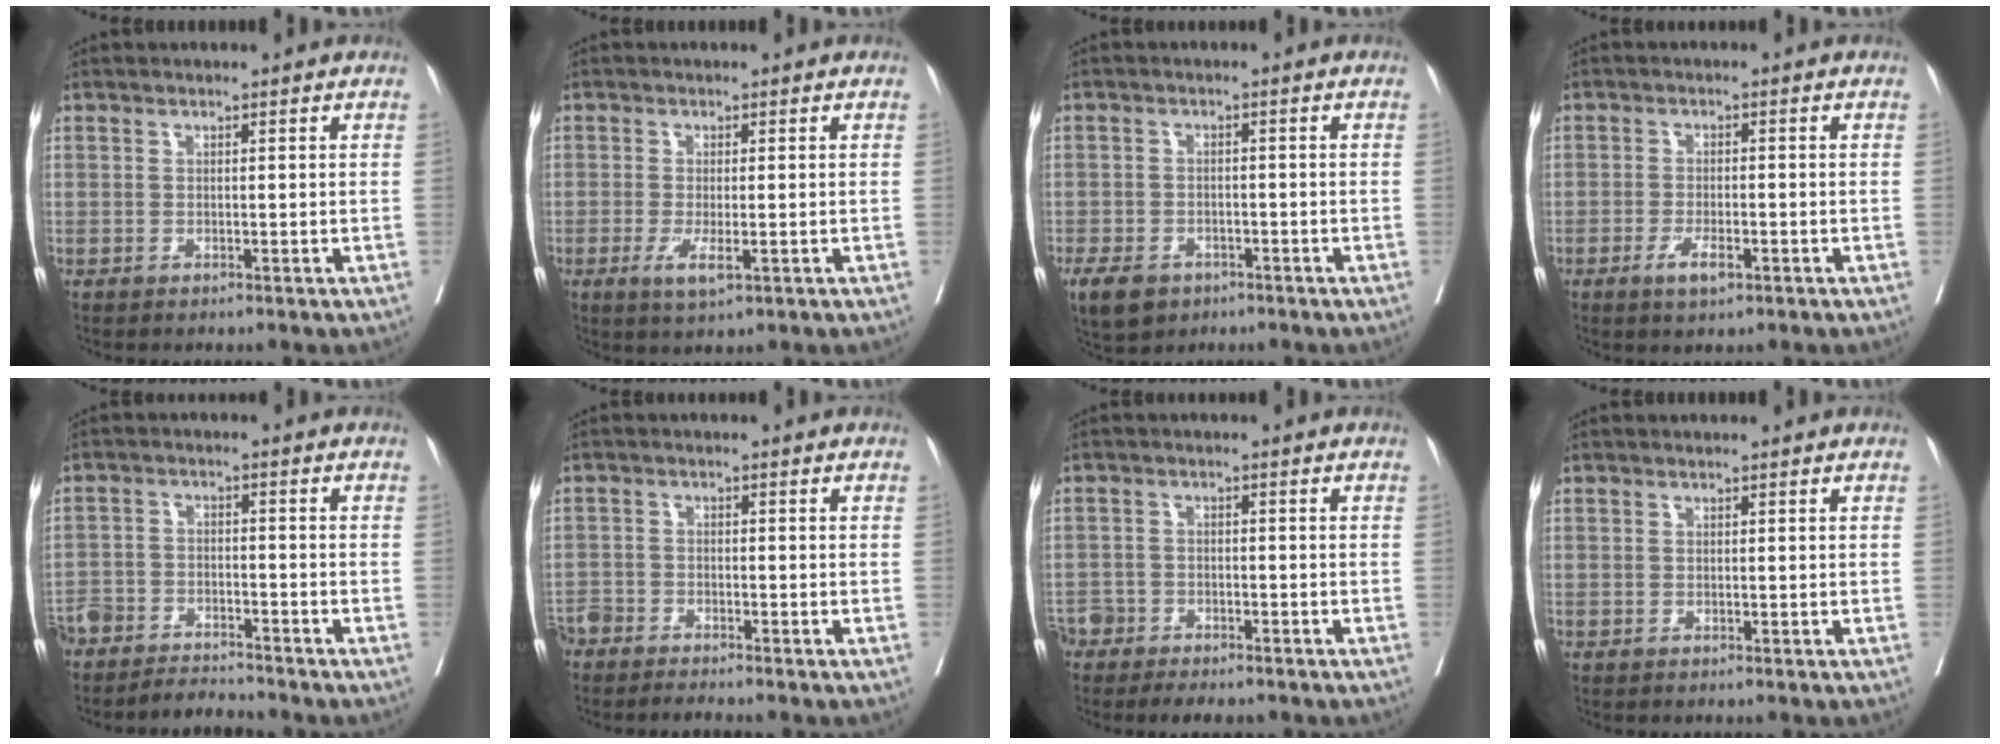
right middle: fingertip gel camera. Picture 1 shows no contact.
{"total": 3.5, "force": [-1.3, 0.8, 3.2], "torque": [-0.058, -0.007, -0.017]}
{"total": 8.5, "force": [-5.1, 5.6, 3.7], "torque": [-0.084, -0.007, -0.077]}
{"total": 3.5, "force": [-1.8, 1.0, 2.8], "torque": [-0.053, -0.002, -0.029]}
{"total": 8.5, "force": [-8.2, 1.5, 1.5], "torque": [-0.017, 0.006, -0.137]}
{"total": 5.4, "force": [-5.2, 0.9, 1.5], "torque": [-0.017, -0.010, -0.093]}
{"total": 7.7, "force": [-6.5, 3.4, 2.4], "torque": [-0.038, 0.000, -0.101]}
{"total": 0.0}